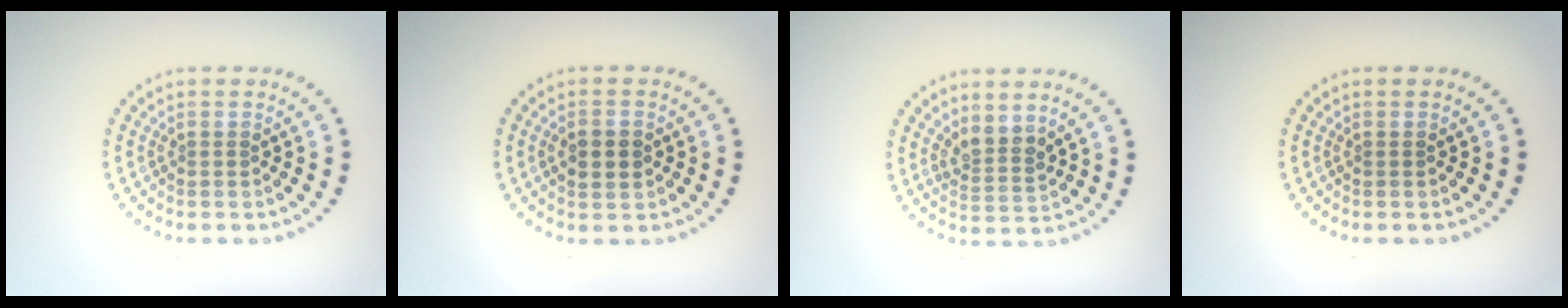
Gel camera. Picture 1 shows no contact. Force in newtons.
{"total": 2.2, "press": 2.2, "slide": 0.1}
{"total": 2.4, "press": 1.9, "slide": 1.5}
{"total": 0.0}